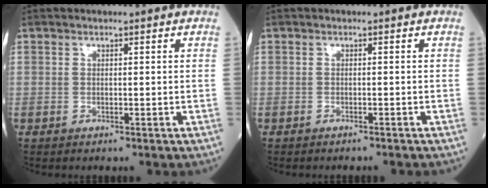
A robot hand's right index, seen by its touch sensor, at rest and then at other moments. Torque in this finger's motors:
{"motor_torque": [-0.93, -0.17, -0.13, -0.03]}